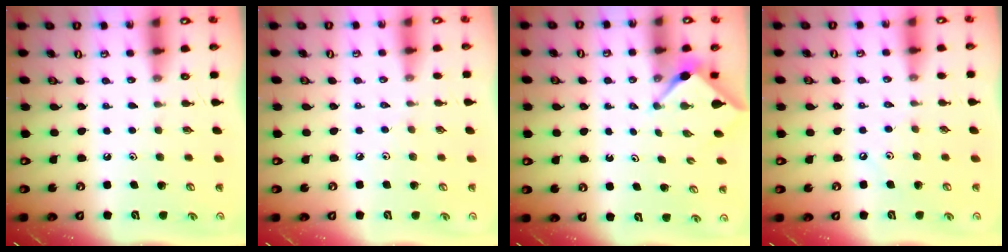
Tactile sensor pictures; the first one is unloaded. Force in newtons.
{"total": 2.2, "press": 2.2, "slide": 0.5}
{"total": 2.9, "press": 2.9, "slide": 0.3}
{"total": 4.2, "press": 4.1, "slide": 0.7}